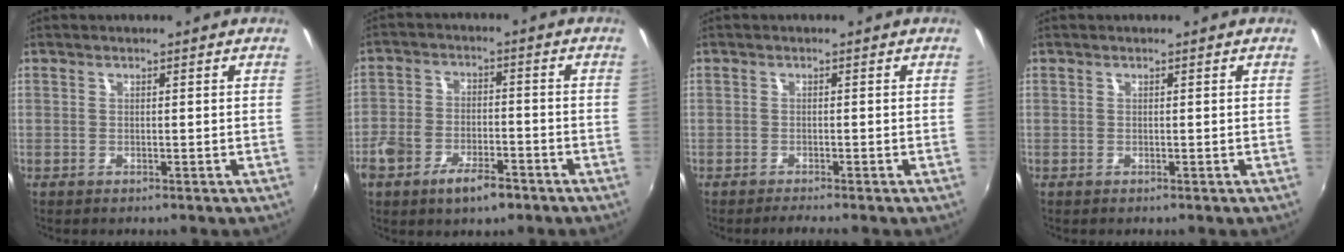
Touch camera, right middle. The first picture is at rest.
{"total": 8.5, "force": [-5.2, 3.9, 5.4], "torque": [-0.119, -0.005, -0.096]}
{"total": 1.4, "force": [-1.4, -0.2, 0.3], "torque": [-0.016, -0.006, -0.027]}
{"total": 0.0}